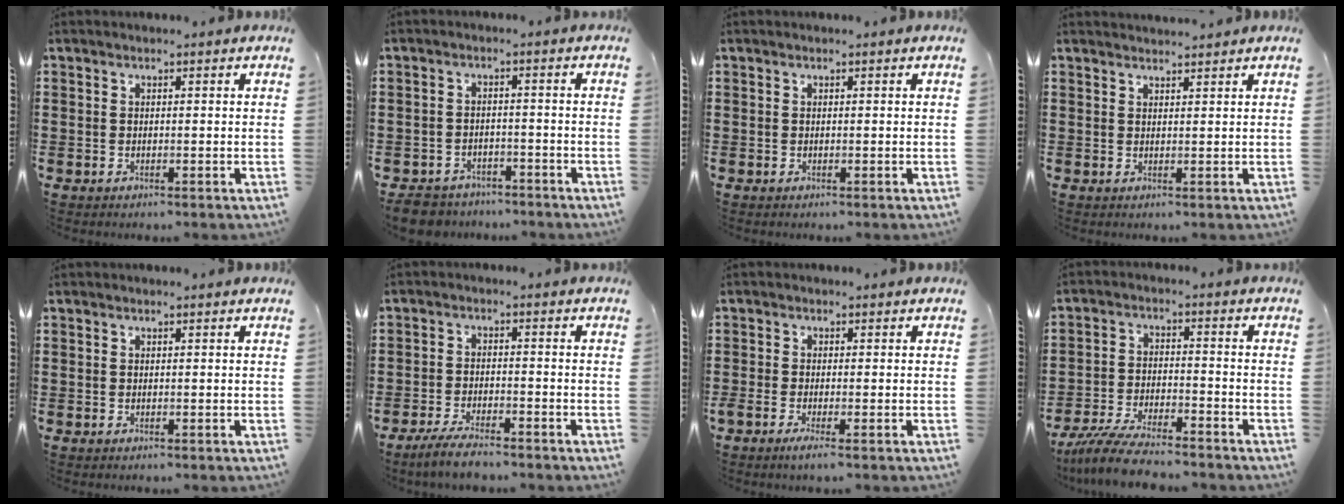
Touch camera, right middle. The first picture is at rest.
{"total": 3.8, "force": [-3.7, 1.1, 0.2], "torque": [-0.015, 0.004, -0.079]}
{"total": 0.0}
{"total": 1.5, "force": [1.5, -0.1, 0.0], "torque": [-0.002, 0.000, 0.029]}
{"total": 0.0}
{"total": 4.3, "force": [-3.9, 0.5, 1.8], "torque": [-0.044, -0.003, -0.079]}
{"total": 1.6, "force": [-0.8, 0.0, 1.4], "torque": [-0.031, -0.007, -0.017]}
{"total": 7.4, "force": [-6.8, 0.9, 3.0], "torque": [-0.069, 0.001, -0.132]}